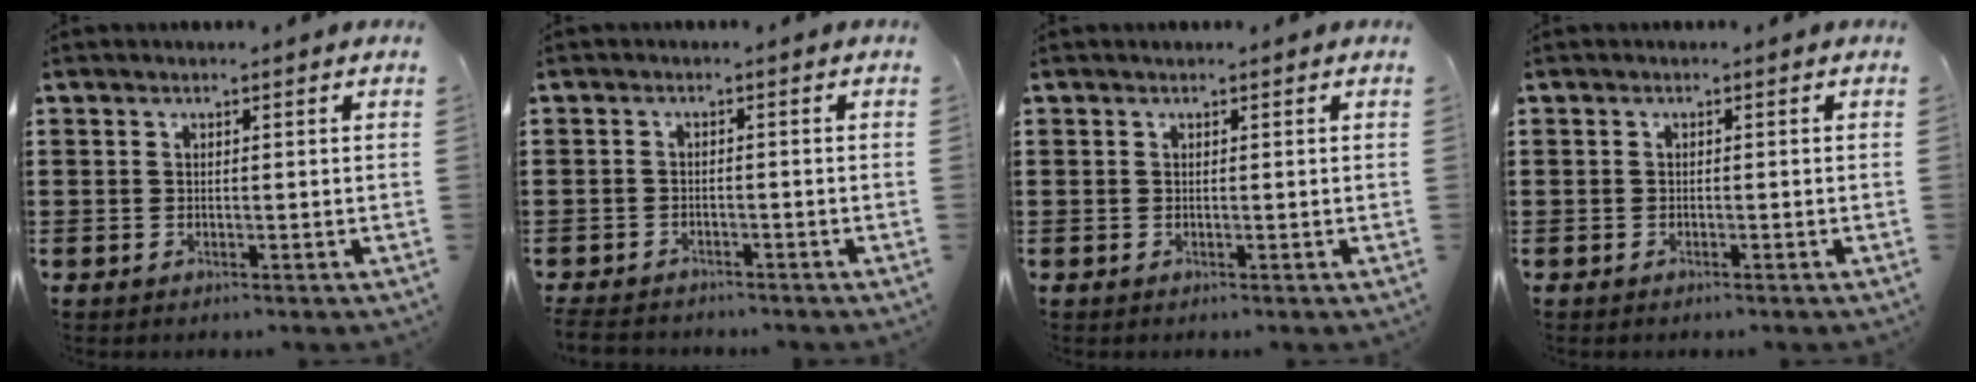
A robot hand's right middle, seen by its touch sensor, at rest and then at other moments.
{"total": 1.9, "force": [-1.9, 0.3, 0.0], "torque": [-0.006, -0.002, -0.041]}
{"total": 0.0}
{"total": 0.0}